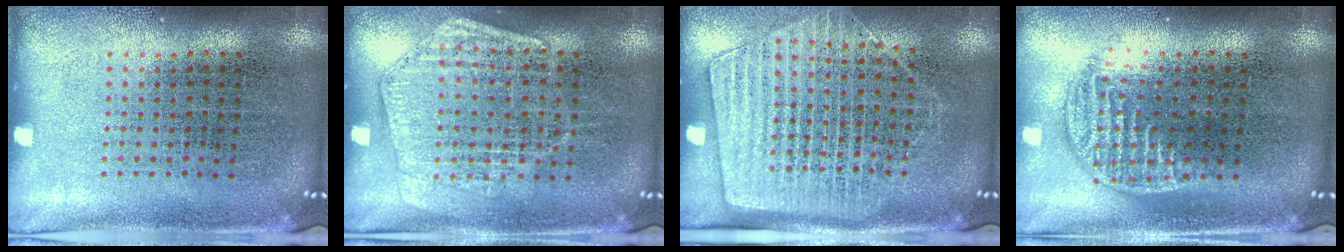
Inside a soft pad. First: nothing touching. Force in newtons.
{"total": 1.4, "press": 1.4, "slide": 0.4}
{"total": 1.7, "press": 1.4, "slide": 1.0}
{"total": 1.3, "press": 1.1, "slide": 0.7}